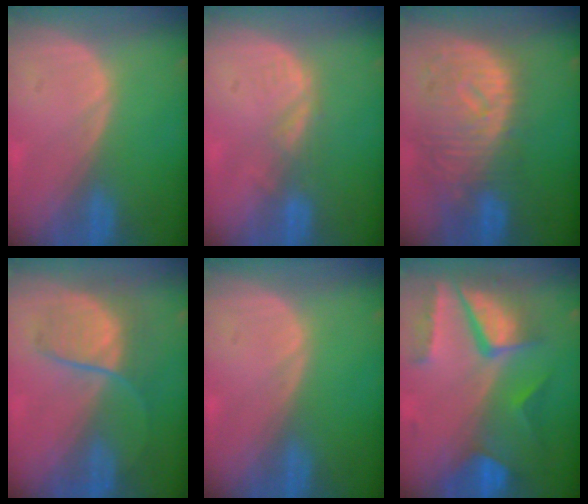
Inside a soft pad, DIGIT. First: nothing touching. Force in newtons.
{"total": 2.8, "press": 2.2, "slide": 1.7}
{"total": 11.4, "press": 9.9, "slide": 5.6}
{"total": 6.6, "press": 6.5, "slide": 1.3}
{"total": 0.0}
{"total": 10.4, "press": 8.8, "slide": 5.5}